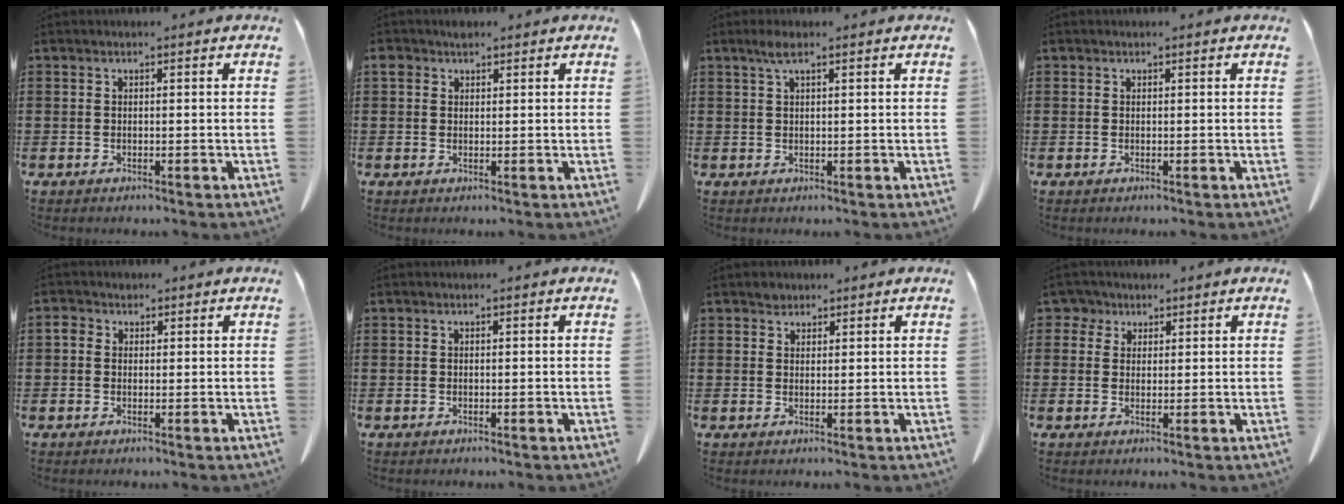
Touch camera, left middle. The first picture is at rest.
{"total": 2.0, "force": [1.3, 1.2, 0.8], "torque": [-0.021, 0.005, 0.024]}
{"total": 2.3, "force": [1.2, 0.5, 1.9], "torque": [-0.041, 0.005, 0.020]}
{"total": 0.0}
{"total": 1.4, "force": [0.5, 1.2, 0.5], "torque": [-0.013, 0.006, 0.009]}
{"total": 0.0}
{"total": 1.5, "force": [1.3, 0.7, 0.0], "torque": [-0.004, 0.002, 0.027]}
{"total": 3.3, "force": [1.8, 2.6, 0.8], "torque": [-0.024, 0.011, 0.031]}